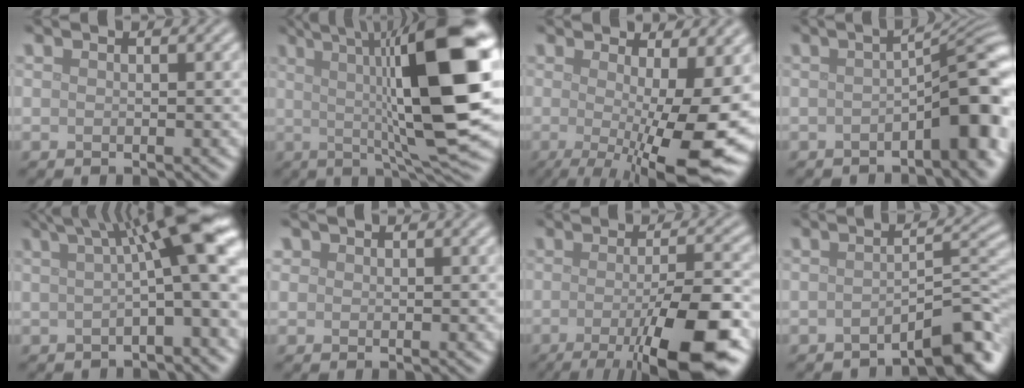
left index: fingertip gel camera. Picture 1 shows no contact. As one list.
[{"total": 15.3, "force": [2.3, 3.1, 14.8], "torque": [-0.197, 0.005, 0.036]}, {"total": 14.0, "force": [-1.7, 3.8, 13.4], "torque": [-0.161, -0.006, -0.019]}, {"total": 6.0, "force": [-1.6, 1.6, 5.5], "torque": [-0.067, 0.014, -0.025]}, {"total": 10.9, "force": [2.7, 2.7, 10.1], "torque": [-0.118, 0.026, 0.028]}, {"total": 0.8, "force": [0.4, 0.6, 0.0], "torque": [0.004, 0.000, 0.006]}, {"total": 11.3, "force": [-4.1, 2.9, 10.1], "torque": [-0.134, -0.007, -0.065]}, {"total": 4.6, "force": [-3.2, 0.9, 3.2], "torque": [-0.038, 0.016, -0.049]}]